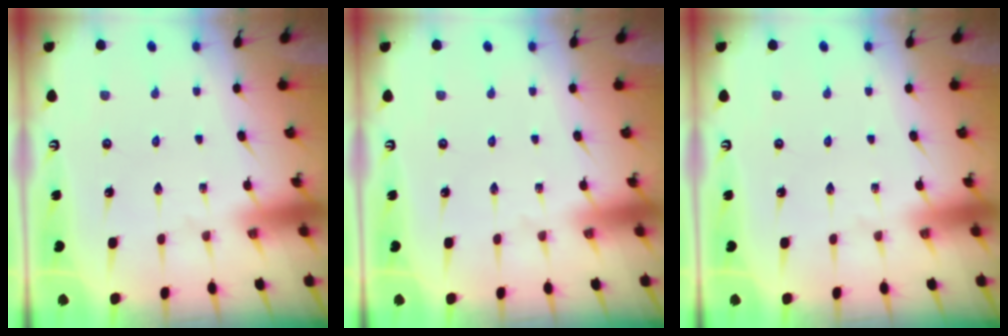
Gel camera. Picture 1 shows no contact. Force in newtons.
{"total": 0.0}
{"total": 0.0}